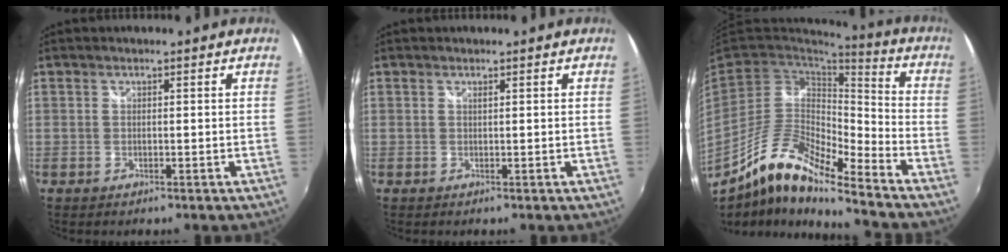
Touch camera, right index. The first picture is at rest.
{"total": 0.0}
{"total": 14.4, "force": [-10.1, 3.0, 9.9], "torque": [-0.185, -0.008, -0.200]}